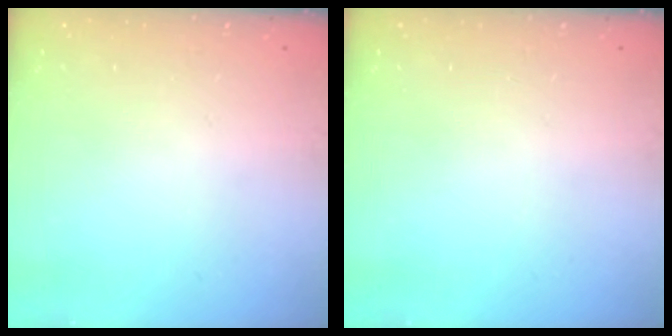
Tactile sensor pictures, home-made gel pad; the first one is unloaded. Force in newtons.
{"total": 0.0}